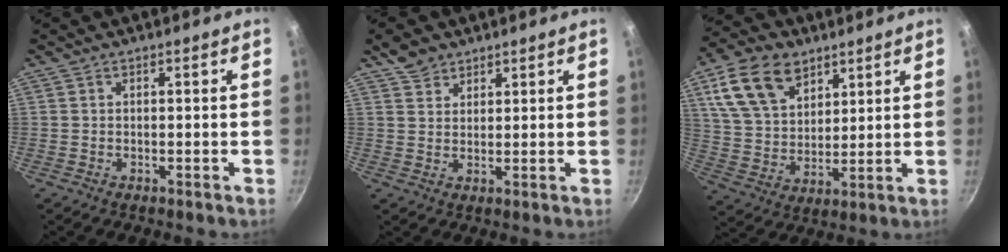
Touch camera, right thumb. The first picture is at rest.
{"total": 4.4, "force": [3.3, 2.7, 1.0], "torque": [-0.003, -0.010, 0.059]}
{"total": 15.7, "force": [7.9, 10.2, 8.9], "torque": [-0.138, -0.016, 0.154]}